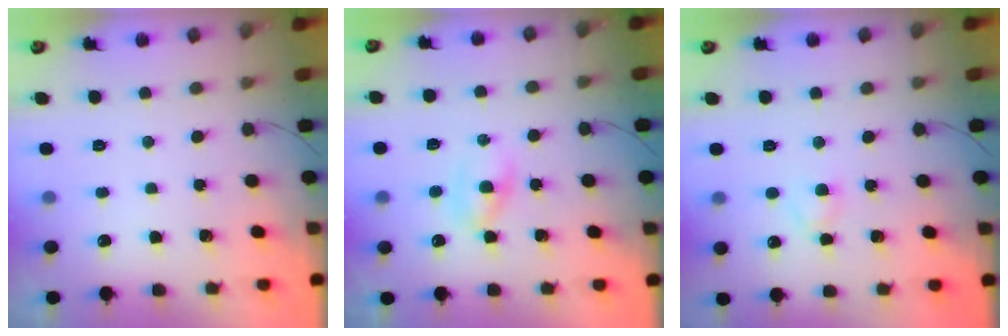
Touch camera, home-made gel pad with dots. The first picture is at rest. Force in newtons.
{"total": 3.6, "press": 3.4, "slide": 1.0}
{"total": 2.5, "press": 2.3, "slide": 1.1}